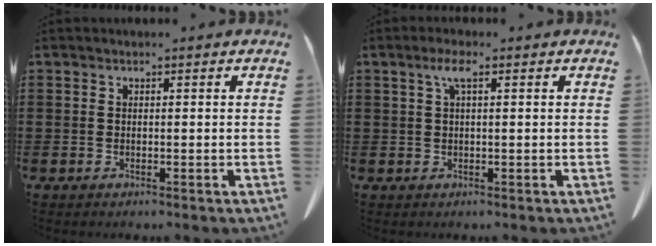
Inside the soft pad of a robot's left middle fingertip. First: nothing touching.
{"total": 2.6, "force": [0.9, 0.6, 2.4], "torque": [-0.049, 0.008, 0.014]}